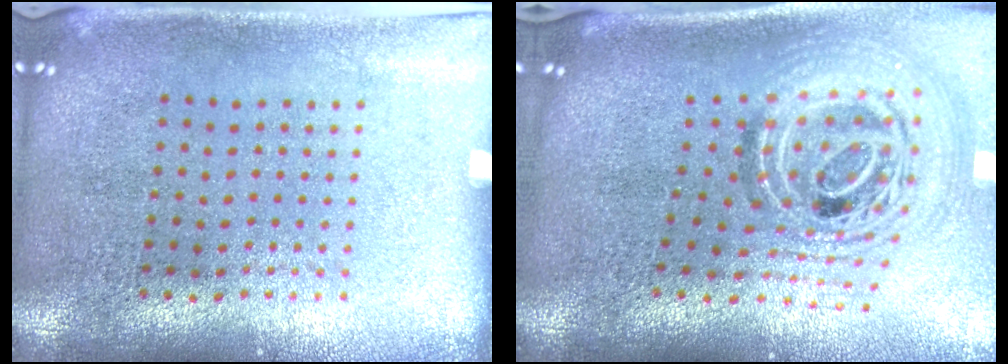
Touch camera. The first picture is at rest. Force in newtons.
{"total": 2.1, "press": 1.7, "slide": 1.3}